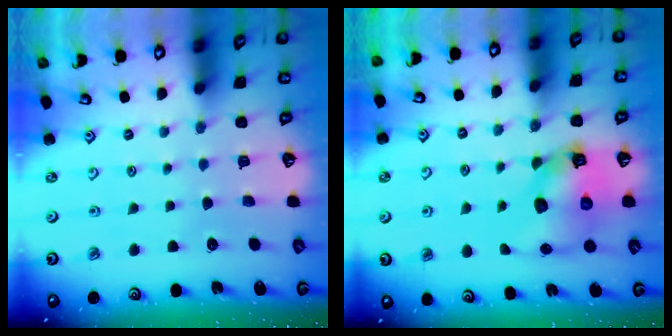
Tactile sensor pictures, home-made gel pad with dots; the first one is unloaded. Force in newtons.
{"total": 10.7, "press": 10.6, "slide": 1.6}